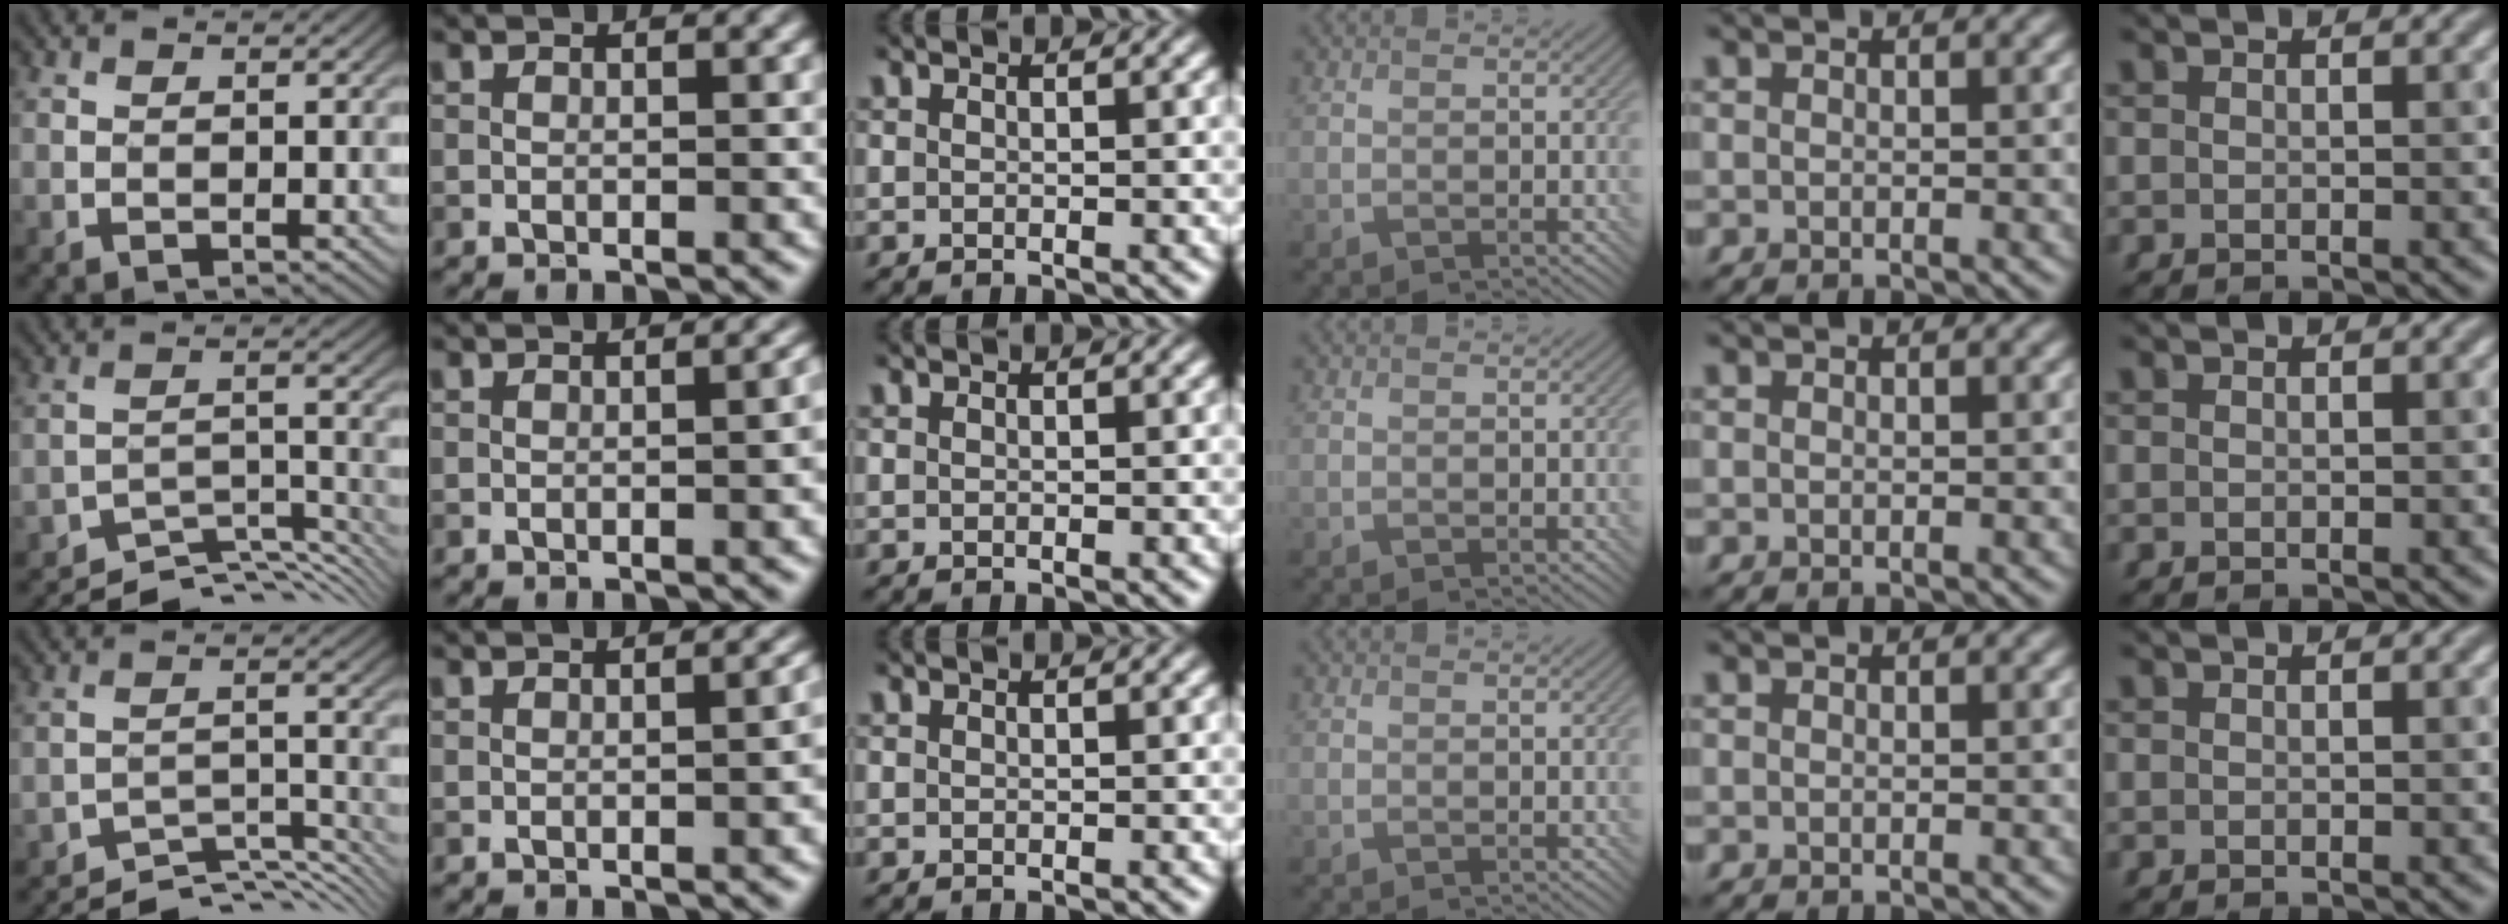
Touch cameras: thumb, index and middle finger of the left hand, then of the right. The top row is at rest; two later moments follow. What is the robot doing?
{"motion": "insert", "object": "bottle cap"}